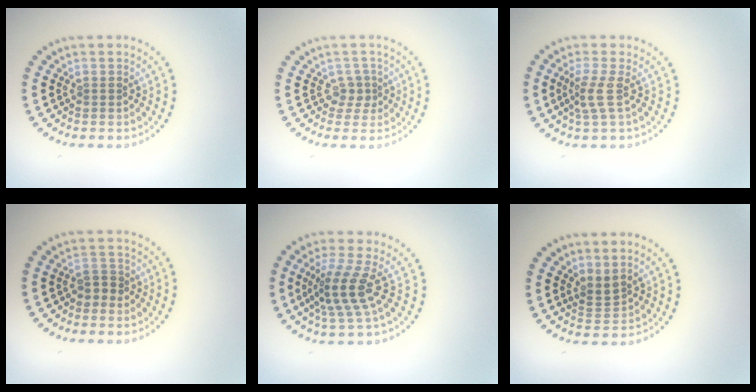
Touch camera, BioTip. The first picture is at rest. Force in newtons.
{"total": 1.6, "press": 1.2, "slide": 1.1}
{"total": 2.3, "press": 1.6, "slide": 1.5}
{"total": 1.6, "press": 1.5, "slide": 0.6}
{"total": 4.0, "press": 2.9, "slide": 2.7}
{"total": 1.7, "press": 1.3, "slide": 1.2}